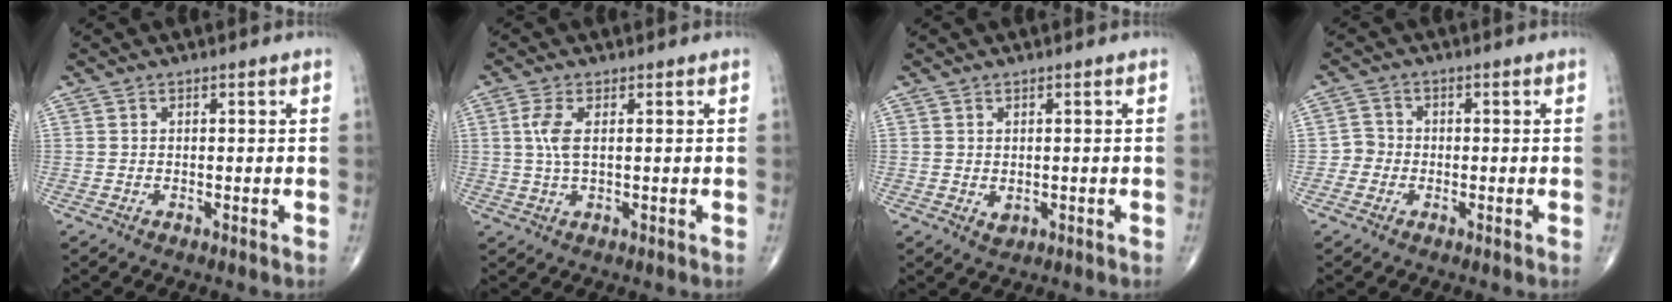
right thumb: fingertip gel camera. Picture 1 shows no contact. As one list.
[{"total": 4.3, "force": [0.9, 1.6, 3.9], "torque": [-0.100, 0.002, 0.019]}, {"total": 1.4, "force": [0.0, 1.0, 0.9], "torque": [-0.012, -0.003, 0.005]}, {"total": 1.6, "force": [-0.7, 1.3, 0.5], "torque": [-0.004, 0.005, -0.019]}]